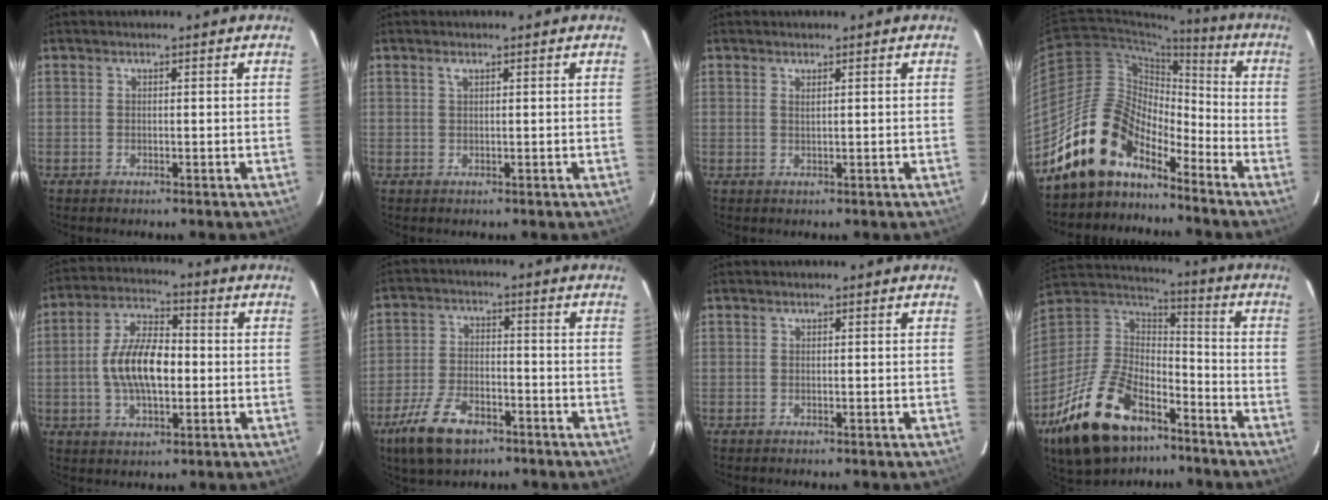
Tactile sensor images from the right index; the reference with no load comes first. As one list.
[{"total": 0.7, "force": [0.4, 0.2, 0.5], "torque": [-0.011, 0.003, 0.008]}, {"total": 0.8, "force": [0.6, 0.0, 0.5], "torque": [-0.010, -0.001, 0.012]}, {"total": 13.7, "force": [-11.2, 6.1, 5.0], "torque": [-0.096, 0.026, -0.210]}, {"total": 11.7, "force": [-1.1, 5.6, 10.2], "torque": [-0.200, 0.010, -0.020]}, {"total": 11.2, "force": [-7.0, 5.4, 6.9], "torque": [-0.168, -0.010, -0.129]}, {"total": 0.0}, {"total": 25.4, "force": [-15.7, 13.2, 15.0], "torque": [-0.319, -0.009, -0.260]}]